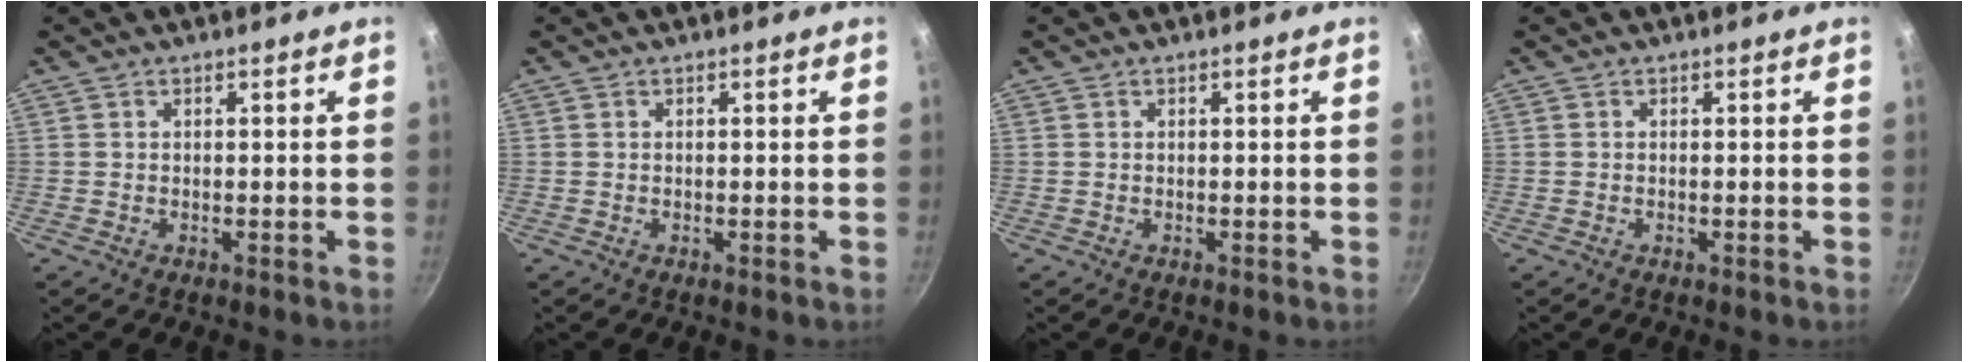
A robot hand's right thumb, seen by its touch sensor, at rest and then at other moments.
{"total": 0.0}
{"total": 0.0}
{"total": 0.0}